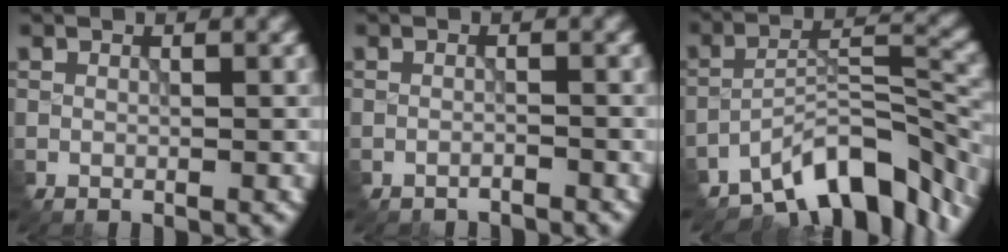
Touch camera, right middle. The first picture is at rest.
{"total": 1.5, "force": [-1.5, 0.0, -0.1], "torque": [0.004, 0.000, -0.027]}
{"total": 9.3, "force": [-7.2, 3.0, 5.0], "torque": [-0.071, 0.005, -0.131]}